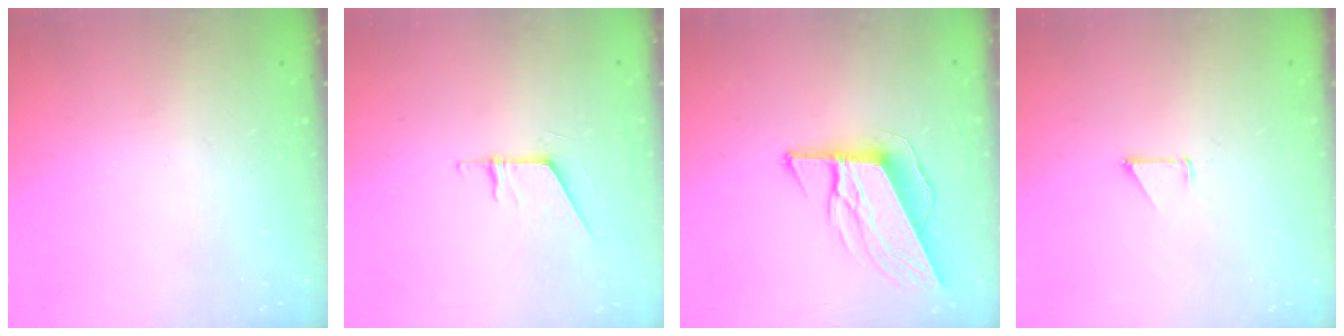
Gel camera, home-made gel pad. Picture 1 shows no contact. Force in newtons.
{"total": 5.8, "press": 5.8, "slide": 0.6}
{"total": 13.0, "press": 12.6, "slide": 3.2}
{"total": 0.8, "press": 0.8, "slide": 0.1}